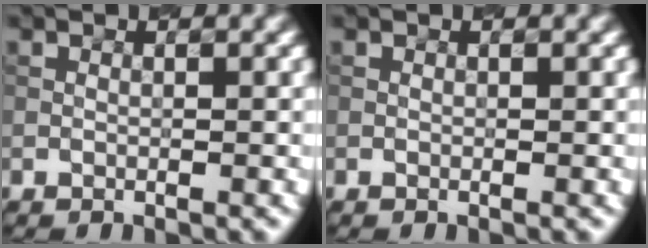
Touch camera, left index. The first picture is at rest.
{"total": 0.0}